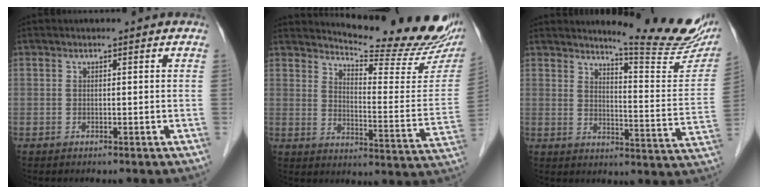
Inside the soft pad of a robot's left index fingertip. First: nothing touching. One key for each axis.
{"total": 19.4, "fx": 18.0, "fy": 2.4, "fz": 7.1, "tx": -0.102, "ty": -0.087, "tz": 0.218}
{"total": 15.8, "fx": 14.0, "fy": 0.7, "fz": 7.3, "tx": -0.095, "ty": -0.076, "tz": 0.166}